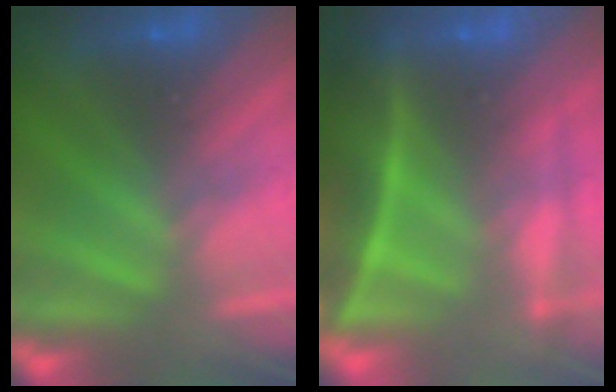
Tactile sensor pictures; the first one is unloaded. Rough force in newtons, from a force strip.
{"total": 7.0}